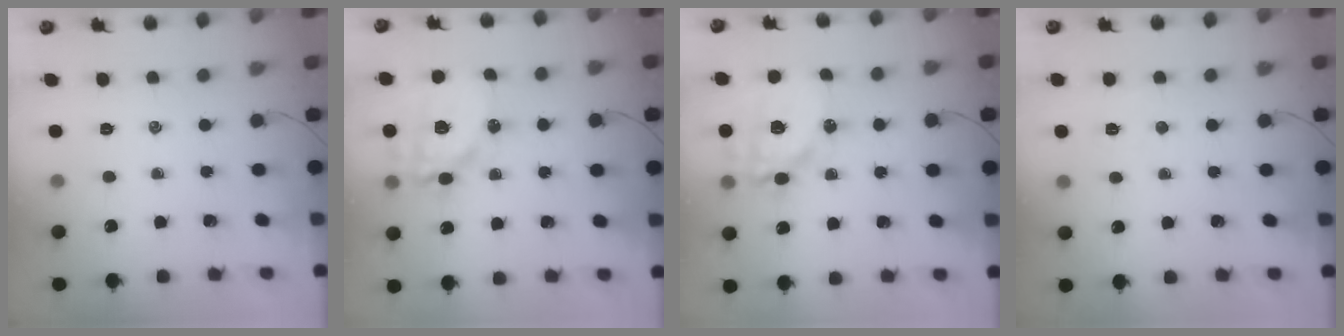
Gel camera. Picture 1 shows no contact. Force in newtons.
{"total": 15.6, "press": 15.2, "slide": 3.6}
{"total": 15.6, "press": 15.2, "slide": 3.6}
{"total": 2.3, "press": 2.2, "slide": 0.7}